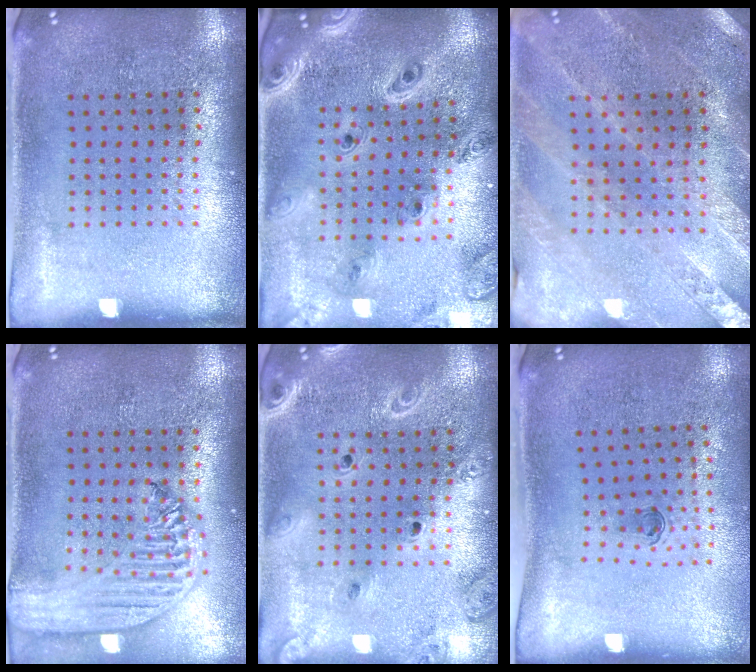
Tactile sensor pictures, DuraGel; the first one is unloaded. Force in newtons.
{"total": 2.5, "press": 2.3, "slide": 1.1}
{"total": 0.8, "press": 0.8, "slide": 0.2}
{"total": 2.8, "press": 2.2, "slide": 1.6}
{"total": 2.1, "press": 1.9, "slide": 0.9}
{"total": 0.6, "press": 0.3, "slide": 0.5}